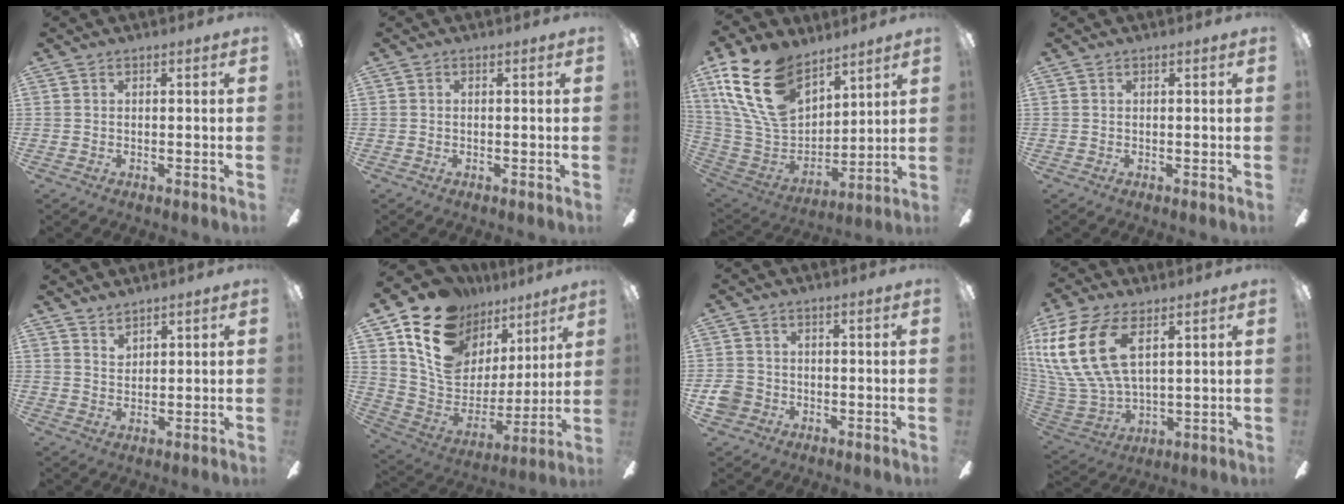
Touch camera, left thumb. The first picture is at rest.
{"total": 0.0}
{"total": 21.6, "force": [12.5, 12.4, 12.5], "torque": [-0.286, -0.060, 0.228]}
{"total": 0.0}
{"total": 2.8, "force": [2.7, 0.8, 0.1], "torque": [-0.006, -0.018, 0.052]}
{"total": 18.3, "force": [11.4, 12.1, 7.5], "torque": [-0.150, -0.062, 0.215]}
{"total": 4.8, "force": [-1.3, 4.4, 1.6], "torque": [-0.034, 0.009, -0.024]}
{"total": 21.8, "force": [8.5, 12.3, 15.9], "torque": [-0.355, -0.018, 0.150]}